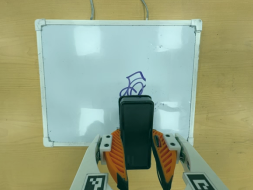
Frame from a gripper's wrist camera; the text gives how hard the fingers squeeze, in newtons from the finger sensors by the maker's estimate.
{"total": 8.6, "left": 7.1, "right": 10.1}